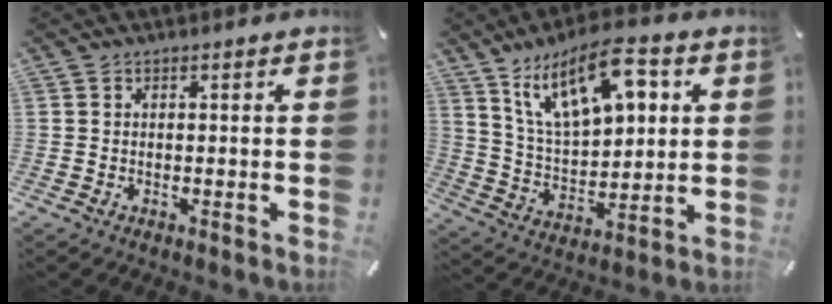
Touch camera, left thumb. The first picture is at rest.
{"total": 17.5, "force": [9.3, 8.4, 12.2], "torque": [-0.225, -0.029, 0.157]}